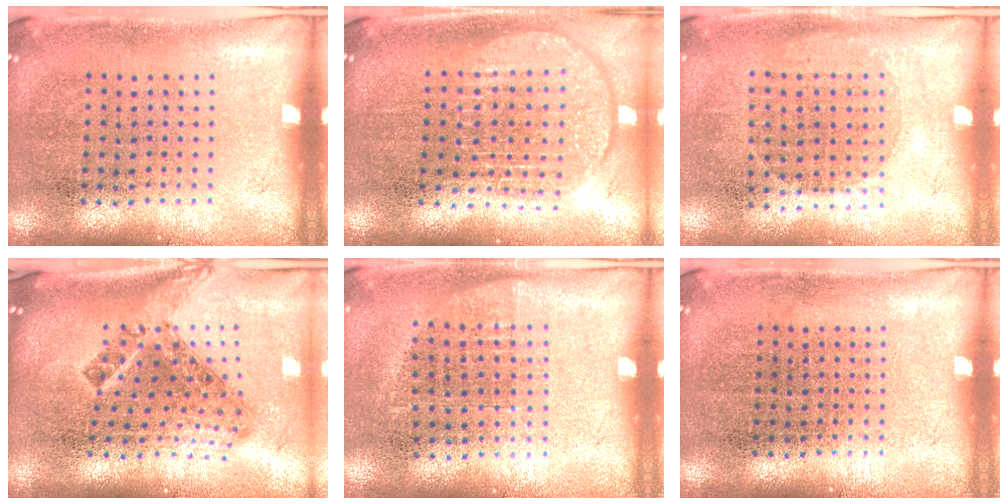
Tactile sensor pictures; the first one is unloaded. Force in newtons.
{"total": 1.8, "press": 1.5, "slide": 1.0}
{"total": 1.0, "press": 0.9, "slide": 0.4}
{"total": 1.8, "press": 1.3, "slide": 1.3}
{"total": 0.6, "press": 0.6, "slide": 0.2}
{"total": 0.0}